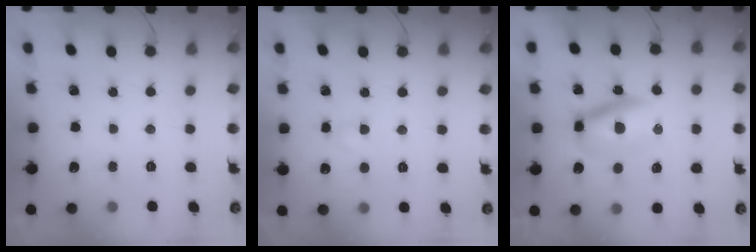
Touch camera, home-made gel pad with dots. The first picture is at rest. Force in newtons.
{"total": 2.2, "press": 2.0, "slide": 0.9}
{"total": 7.1, "press": 6.9, "slide": 1.8}